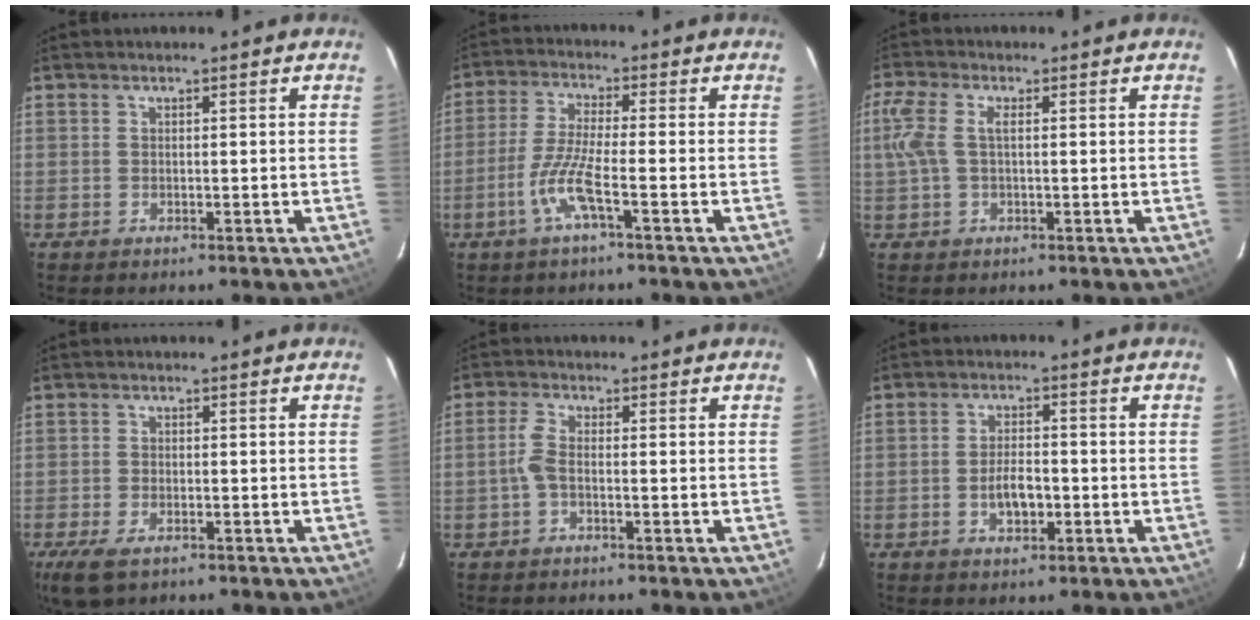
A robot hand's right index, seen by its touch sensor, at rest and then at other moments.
{"total": 6.6, "force": [-3.1, -0.1, 5.9], "torque": [-0.133, -0.003, -0.062]}
{"total": 5.1, "force": [0.3, 2.7, 4.3], "torque": [-0.100, 0.010, 0.005]}
{"total": 5.8, "force": [-3.5, 2.7, 3.8], "torque": [-0.091, -0.018, -0.064]}
{"total": 2.5, "force": [-0.9, 0.6, 2.2], "torque": [-0.056, 0.005, -0.020]}
{"total": 4.6, "force": [-1.5, 2.2, 3.8], "torque": [-0.074, 0.002, -0.021]}